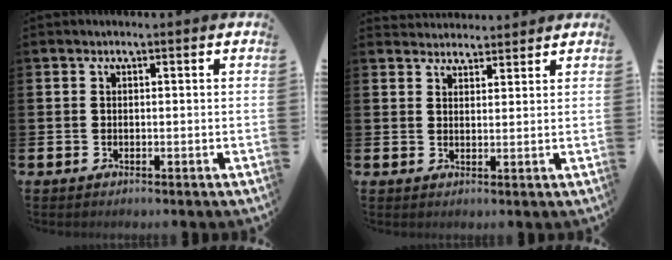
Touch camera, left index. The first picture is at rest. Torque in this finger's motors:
{"motor_torque": [-0.32, -0.66, -0.39, -0.09]}